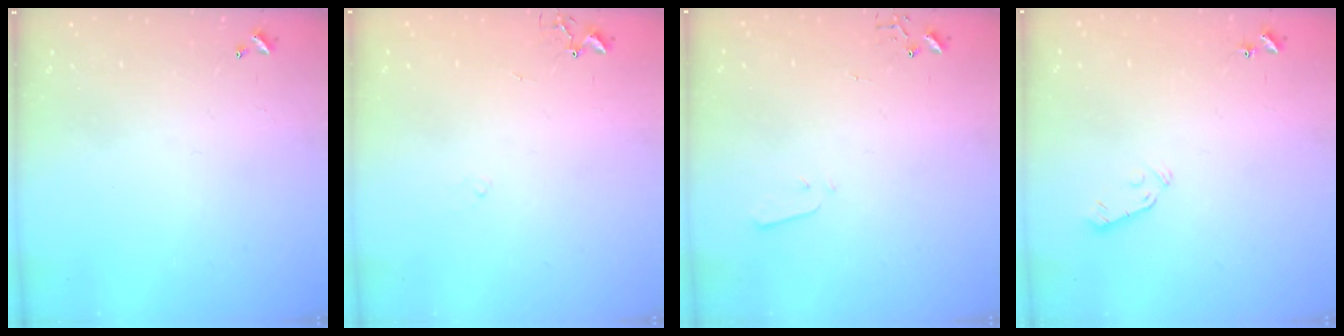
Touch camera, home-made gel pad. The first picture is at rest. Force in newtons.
{"total": 6.5, "press": 6.5, "slide": 0.7}
{"total": 1.9, "press": 1.9, "slide": 0.4}
{"total": 3.8, "press": 3.7, "slide": 0.8}